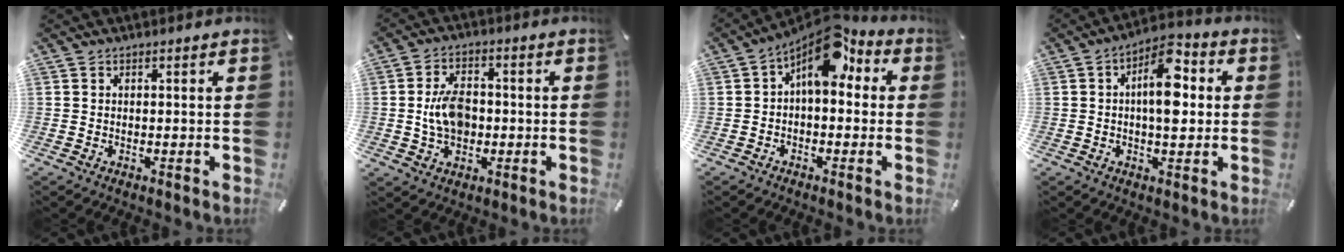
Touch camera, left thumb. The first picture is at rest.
{"total": 8.2, "force": [-0.6, 5.8, 5.8], "torque": [-0.100, 0.007, -0.011]}
{"total": 9.2, "force": [5.3, 4.8, 5.8], "torque": [-0.095, -0.037, 0.097]}
{"total": 11.0, "force": [1.3, 5.3, 9.5], "torque": [-0.139, -0.005, 0.018]}